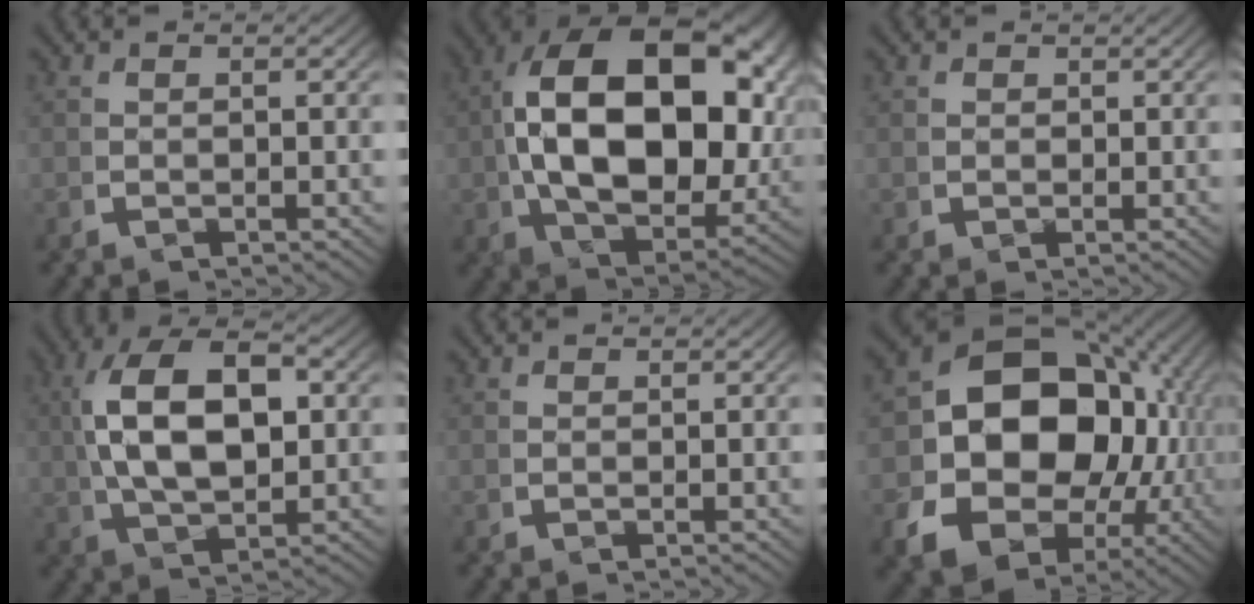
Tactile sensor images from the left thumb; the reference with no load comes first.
{"total": 19.6, "force": [1.6, 12.5, 15.0], "torque": [-0.268, -0.050, 0.051]}
{"total": 0.9, "force": [0.2, 0.7, -0.5], "torque": [0.011, -0.008, 0.006]}
{"total": 9.6, "force": [1.7, 5.8, 7.4], "torque": [-0.147, -0.017, 0.048]}
{"total": 0.5, "force": [0.3, 0.0, -0.5], "torque": [0.007, -0.001, 0.006]}
{"total": 23.2, "force": [-1.1, 18.4, 14.1], "torque": [-0.275, -0.073, 0.000]}